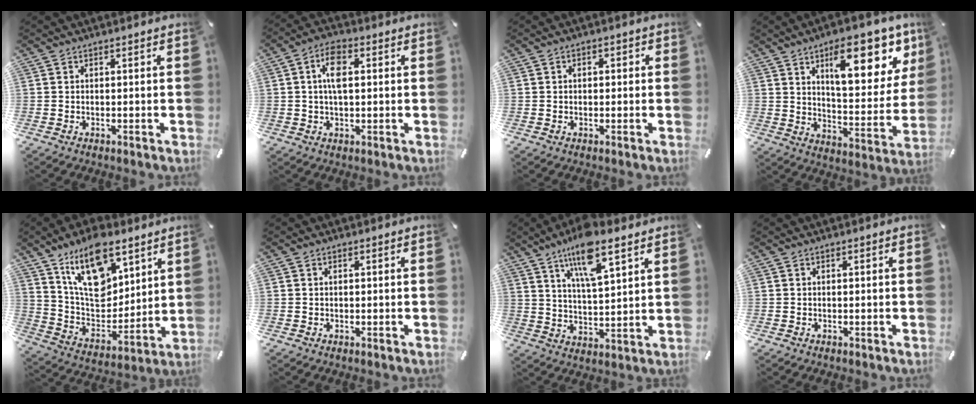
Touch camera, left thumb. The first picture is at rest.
{"total": 7.2, "force": [1.3, 3.9, 5.9], "torque": [-0.103, 0.010, 0.020]}
{"total": 1.7, "force": [-0.1, 1.3, 1.1], "torque": [-0.013, 0.004, -0.007]}
{"total": 19.7, "force": [11.1, 8.3, 14.0], "torque": [-0.177, -0.067, 0.176]}
{"total": 17.1, "force": [10.2, 9.9, 9.4], "torque": [-0.166, -0.057, 0.185]}
{"total": 0.6, "force": [0.2, 0.4, 0.5], "torque": [-0.011, 0.002, 0.003]}
{"total": 12.1, "force": [8.7, 3.2, 7.9], "torque": [-0.141, -0.033, 0.150]}
{"total": 0.0}